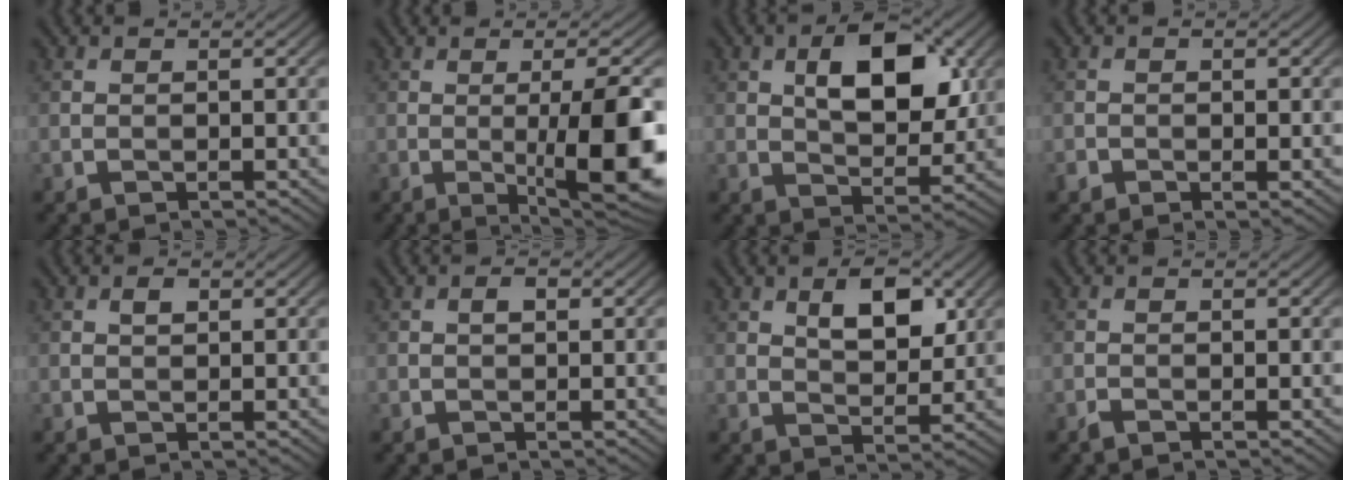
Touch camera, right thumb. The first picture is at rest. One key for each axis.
{"total": 11.6, "fx": -1.6, "fy": 2.6, "fz": 11.2, "tx": -0.144, "ty": 0.006, "tz": -0.025}
{"total": 9.8, "fx": 2.7, "fy": 5.2, "fz": 7.9, "tx": -0.125, "ty": 0.005, "tz": 0.043}
{"total": 1.2, "fx": -0.6, "fy": 0.7, "fz": 0.8, "tx": -0.017, "ty": -0.004, "tz": -0.011}
{"total": 1.0, "fx": 0.4, "fy": 0.6, "fz": 0.7, "tx": -0.014, "ty": 0.000, "tz": 0.008}
{"total": 1.0, "fx": 0.2, "fy": 0.6, "fz": 0.8, "tx": -0.012, "ty": 0.003, "tz": 0.001}
{"total": 6.0, "fx": 2.5, "fy": 3.1, "fz": 4.6, "tx": -0.077, "ty": -0.004, "tz": 0.041}
{"total": 0.6, "fx": -0.5, "fy": 0.0, "fz": 0.4, "tx": -0.010, "ty": 0.002, "tz": -0.011}